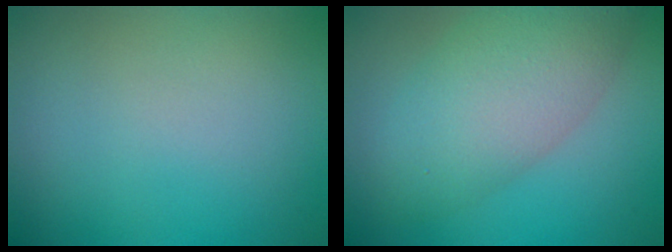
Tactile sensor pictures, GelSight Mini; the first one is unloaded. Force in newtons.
{"total": 7.1, "press": 7.1, "slide": 0.3}